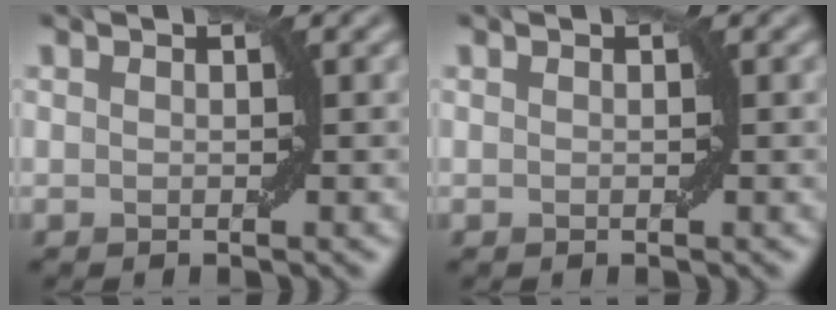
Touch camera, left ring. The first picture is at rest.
{"total": 0.0}